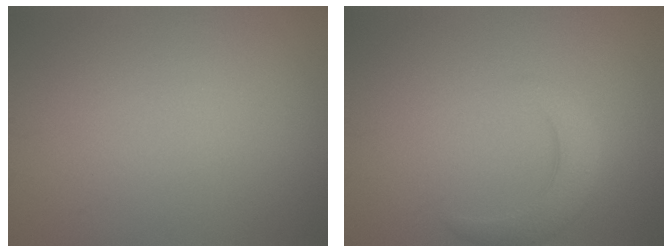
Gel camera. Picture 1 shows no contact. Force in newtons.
{"total": 2.9, "press": 2.9, "slide": 0.2}